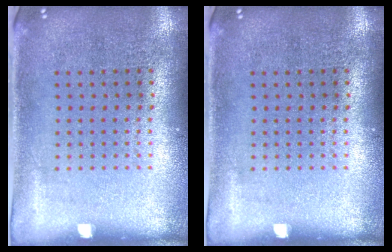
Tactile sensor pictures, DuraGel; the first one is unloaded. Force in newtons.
{"total": 0.0}